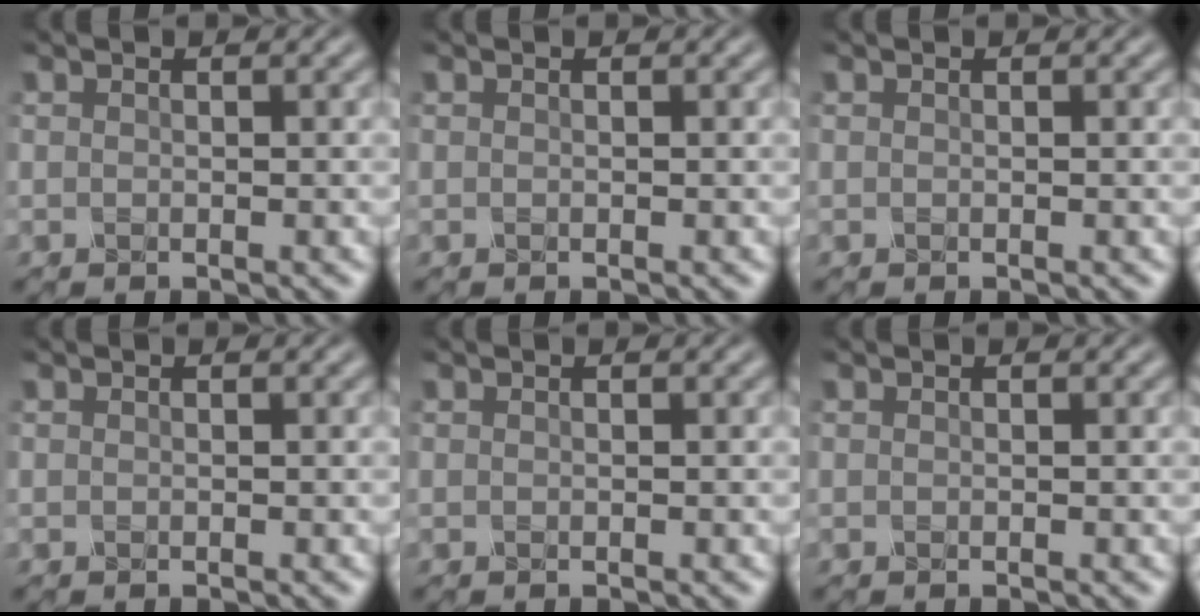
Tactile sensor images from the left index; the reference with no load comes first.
{"total": 0.0}
{"total": 0.0}
{"total": 0.0}
{"total": 0.0}
{"total": 0.0}